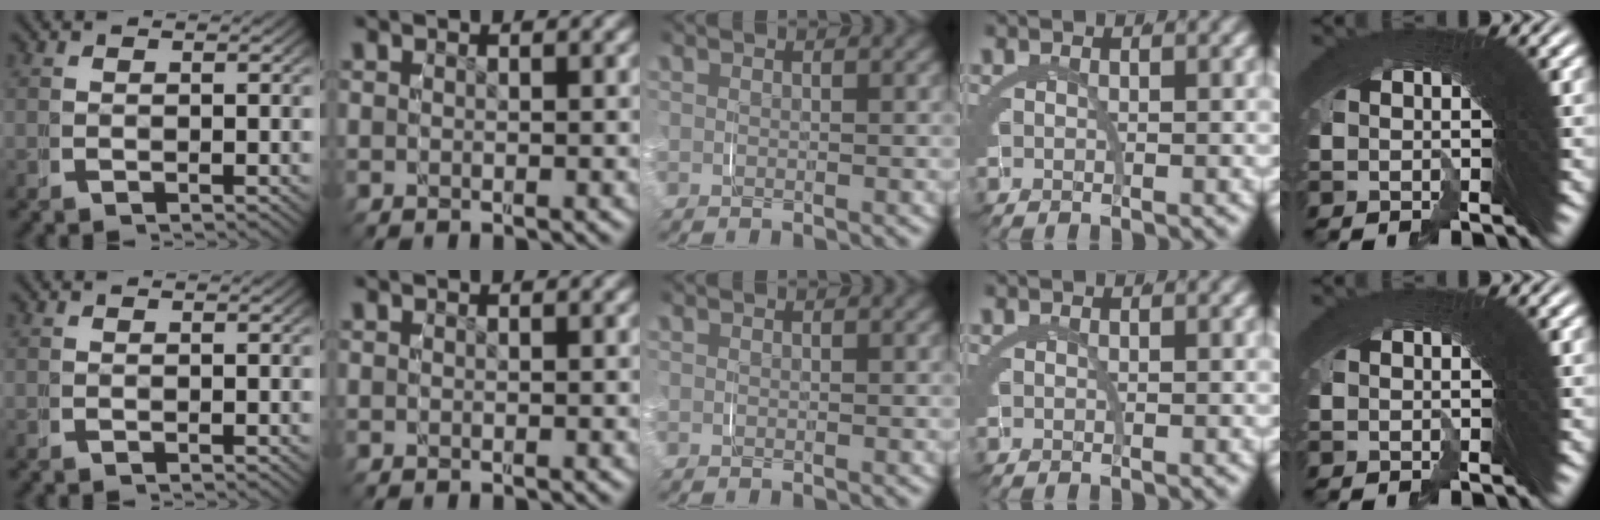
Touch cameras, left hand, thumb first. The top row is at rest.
{}